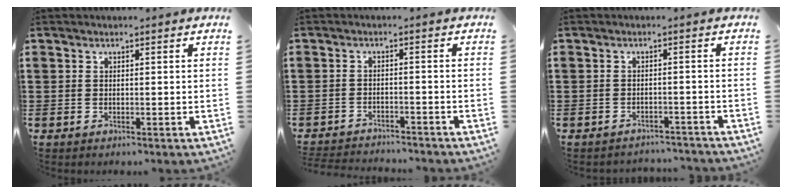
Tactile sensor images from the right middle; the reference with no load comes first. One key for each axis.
{"total": 2.7, "fx": -2.7, "fy": 0.2, "fz": -0.1, "tx": -0.005, "ty": -0.002, "tz": -0.058}
{"total": 1.9, "fx": -1.9, "fy": 0.2, "fz": 0.0, "tx": -0.007, "ty": 0.001, "tz": -0.042}